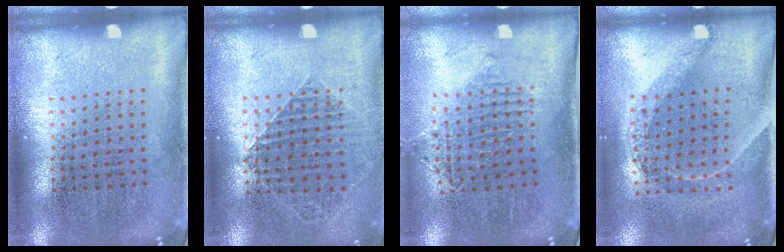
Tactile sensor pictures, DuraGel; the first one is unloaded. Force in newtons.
{"total": 1.0, "press": 1.0, "slide": 0.2}
{"total": 1.2, "press": 1.1, "slide": 0.4}
{"total": 1.5, "press": 1.1, "slide": 0.9}